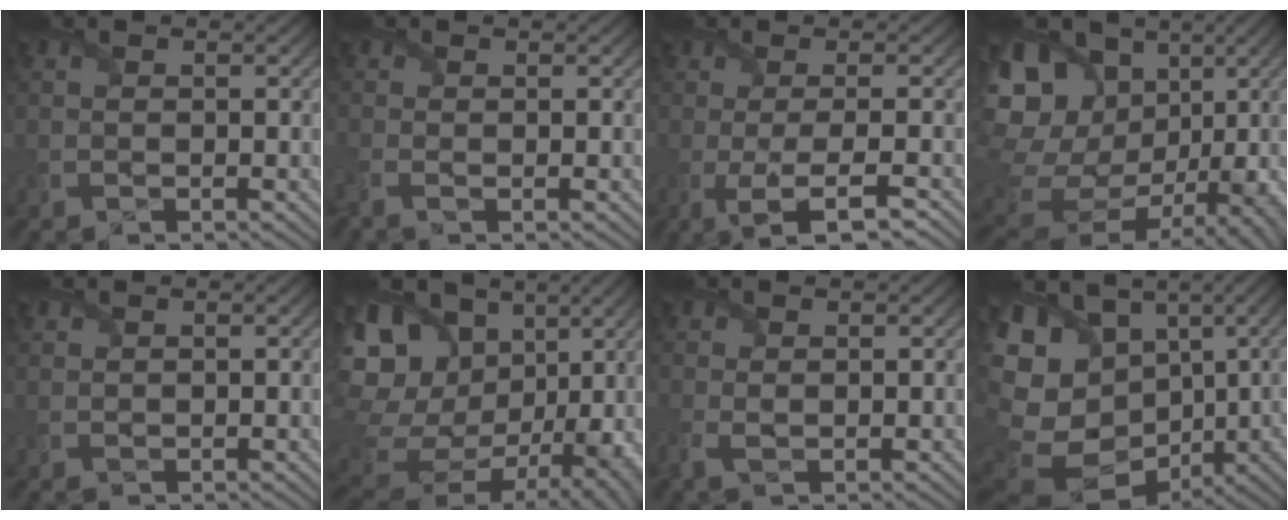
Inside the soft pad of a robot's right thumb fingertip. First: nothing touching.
{"total": 2.0, "force": [-0.9, 1.1, 1.5], "torque": [-0.048, -0.005, -0.028]}
{"total": 4.8, "force": [-1.5, 0.7, 4.5], "torque": [-0.069, 0.001, -0.031]}
{"total": 20.1, "force": [5.1, 15.9, 11.2], "torque": [-0.283, 0.006, 0.129]}
{"total": 1.1, "force": [1.1, 0.2, -0.1], "torque": [0.000, 0.005, 0.022]}
{"total": 19.9, "force": [6.4, 14.5, 12.0], "torque": [-0.294, 0.017, 0.153]}
{"total": 2.0, "force": [0.1, 1.3, 1.5], "torque": [-0.047, -0.001, -0.003]}
{"total": 20.0, "force": [-1.0, 15.5, 12.7], "torque": [-0.294, -0.016, -0.007]}